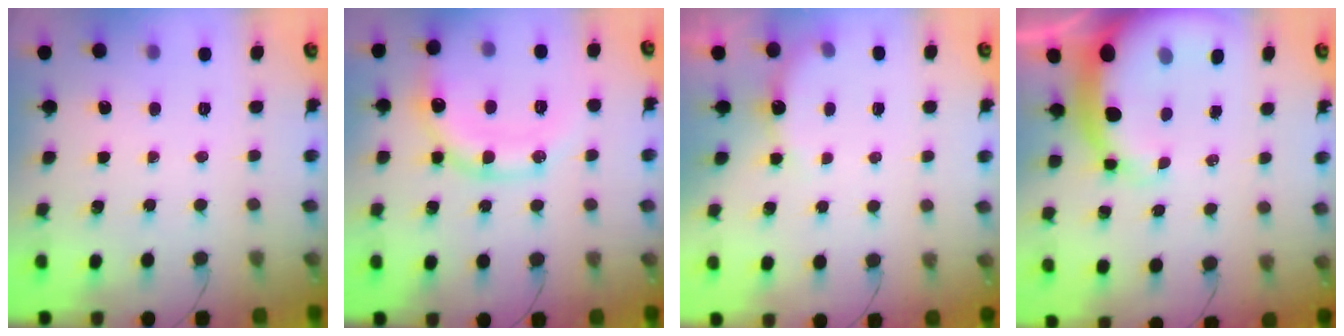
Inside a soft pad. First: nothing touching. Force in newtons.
{"total": 14.0, "press": 13.9, "slide": 1.9}
{"total": 3.8, "press": 3.7, "slide": 0.8}
{"total": 11.3, "press": 10.9, "slide": 3.0}